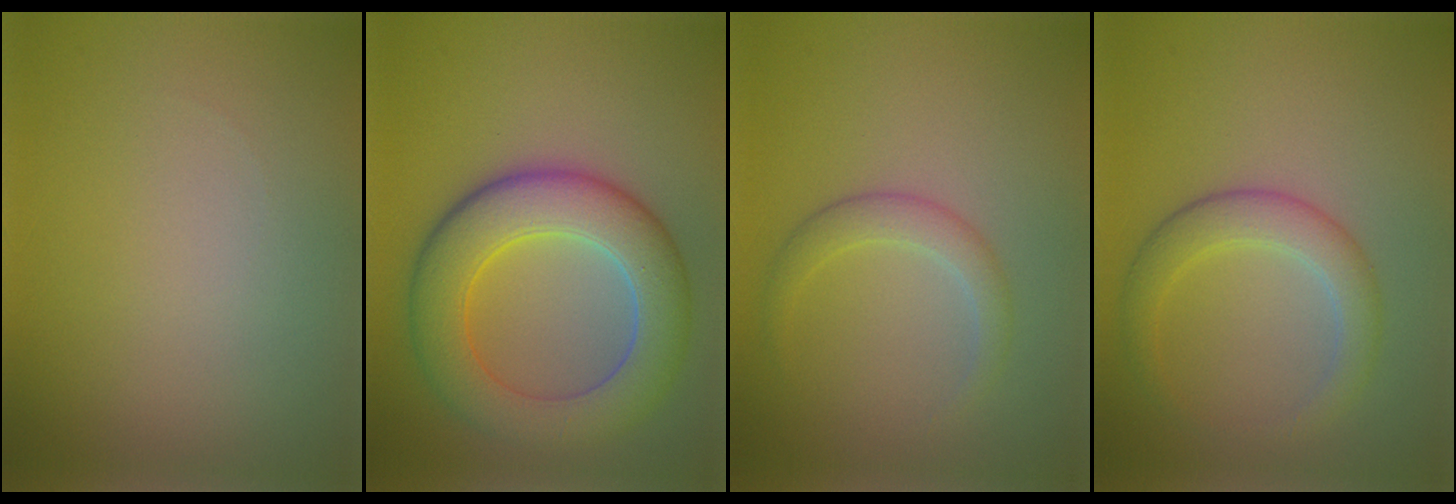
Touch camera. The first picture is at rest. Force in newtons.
{"total": 8.0, "press": 8.0, "slide": 0.3}
{"total": 2.1, "press": 2.1, "slide": 0.1}
{"total": 2.6, "press": 2.6, "slide": 0.2}